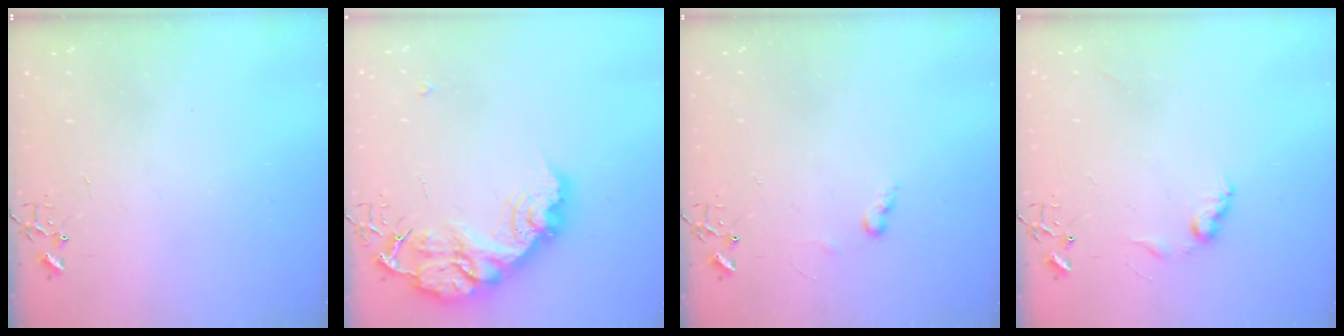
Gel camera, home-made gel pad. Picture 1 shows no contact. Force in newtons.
{"total": 25.5, "press": 25.4, "slide": 2.1}
{"total": 6.0, "press": 5.9, "slide": 0.7}
{"total": 7.9, "press": 7.9, "slide": 0.5}